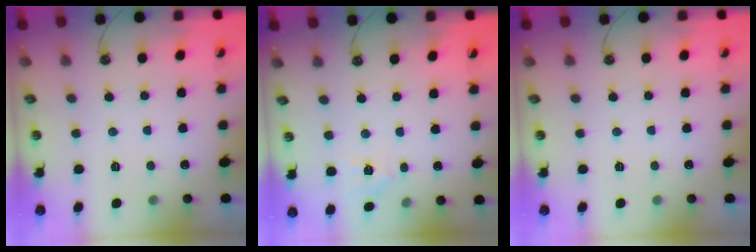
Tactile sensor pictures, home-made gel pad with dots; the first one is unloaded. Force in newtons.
{"total": 4.8, "press": 4.7, "slide": 0.6}
{"total": 0.0}